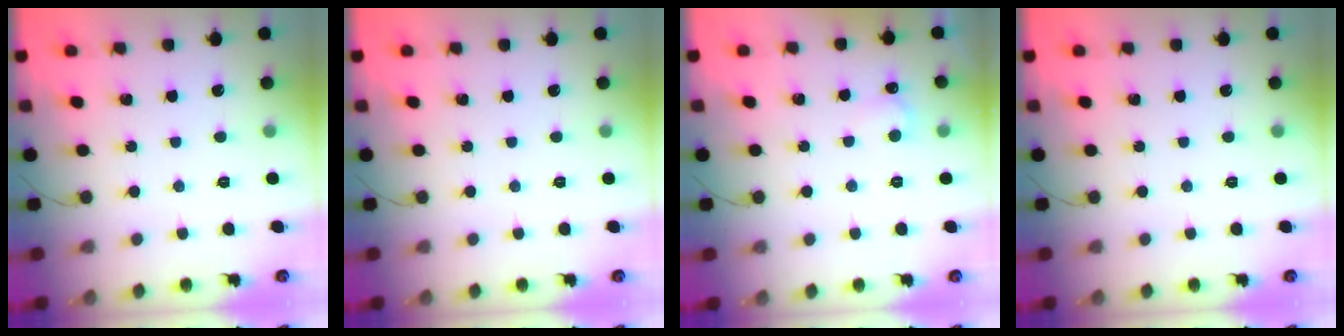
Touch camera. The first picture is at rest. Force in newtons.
{"total": 0.0}
{"total": 3.5, "press": 3.4, "slide": 1.0}
{"total": 0.0}